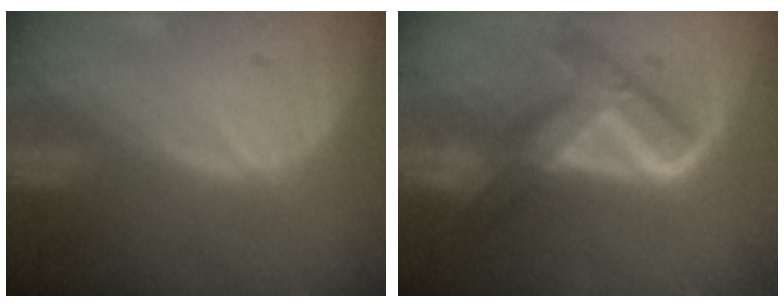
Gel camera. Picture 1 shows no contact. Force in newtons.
{"total": 8.3, "press": 8.3, "slide": 0.6}